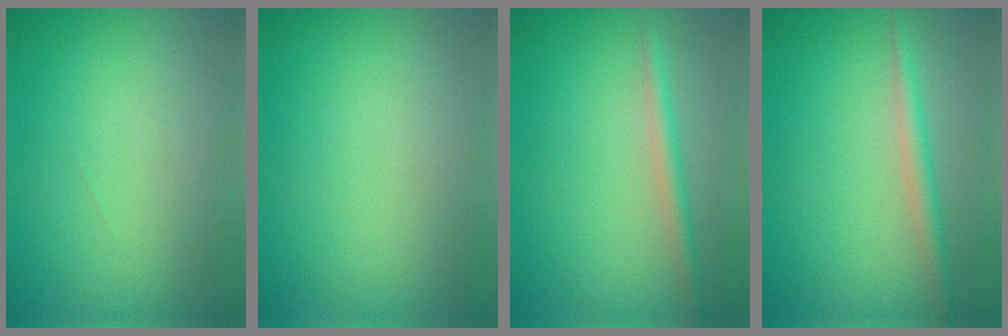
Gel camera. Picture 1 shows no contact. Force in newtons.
{"total": 0.0}
{"total": 2.0, "press": 2.0, "slide": 0.0}
{"total": 2.1, "press": 2.1, "slide": 0.0}